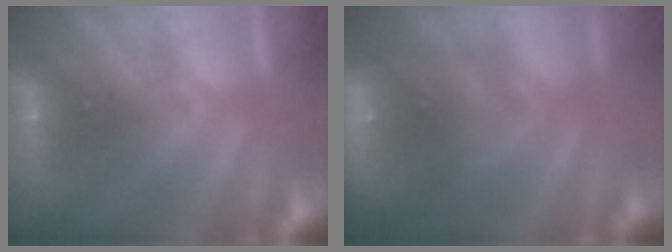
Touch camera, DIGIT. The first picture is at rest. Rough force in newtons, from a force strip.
{"total": 7.4}